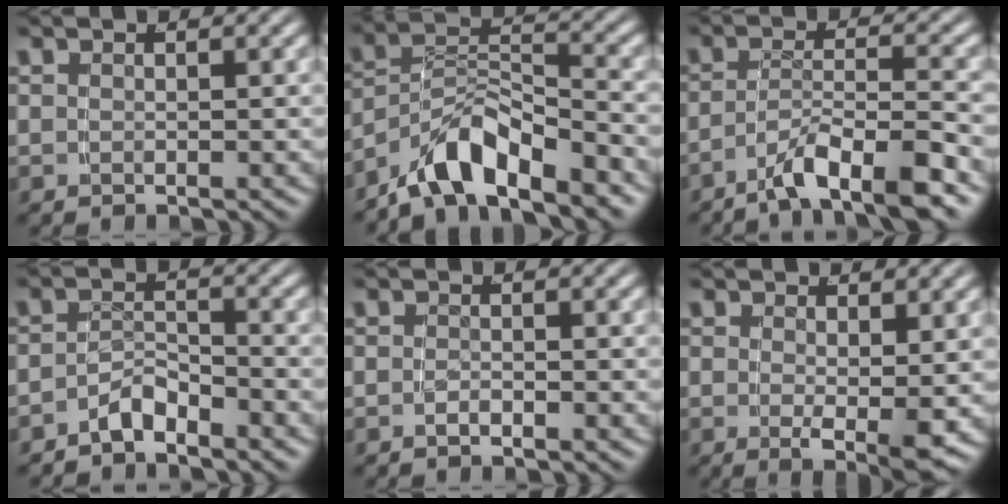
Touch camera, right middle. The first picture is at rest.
{"total": 7.0, "force": [-5.1, 2.7, 4.0], "torque": [-0.062, -0.006, -0.082]}
{"total": 5.4, "force": [-3.7, 1.2, 3.8], "torque": [-0.057, -0.004, -0.058]}
{"total": 2.9, "force": [-2.8, 0.5, 0.8], "torque": [-0.008, -0.005, -0.046]}
{"total": 0.9, "force": [-0.8, -0.3, 0.2], "torque": [-0.005, -0.004, -0.013]}
{"total": 3.0, "force": [-0.4, 0.1, 2.9], "torque": [-0.044, -0.024, 0.002]}